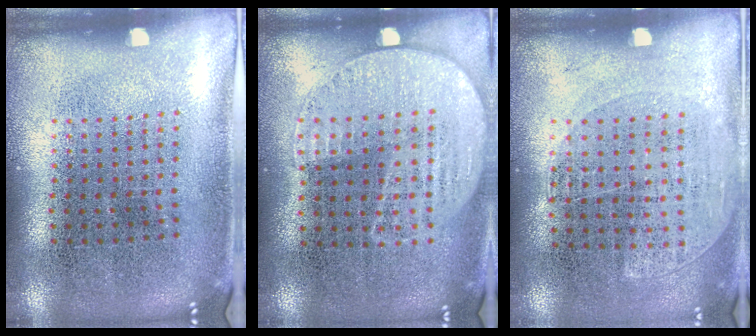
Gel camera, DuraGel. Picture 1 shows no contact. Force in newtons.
{"total": 1.0, "press": 0.9, "slide": 0.5}
{"total": 1.3, "press": 1.0, "slide": 0.7}